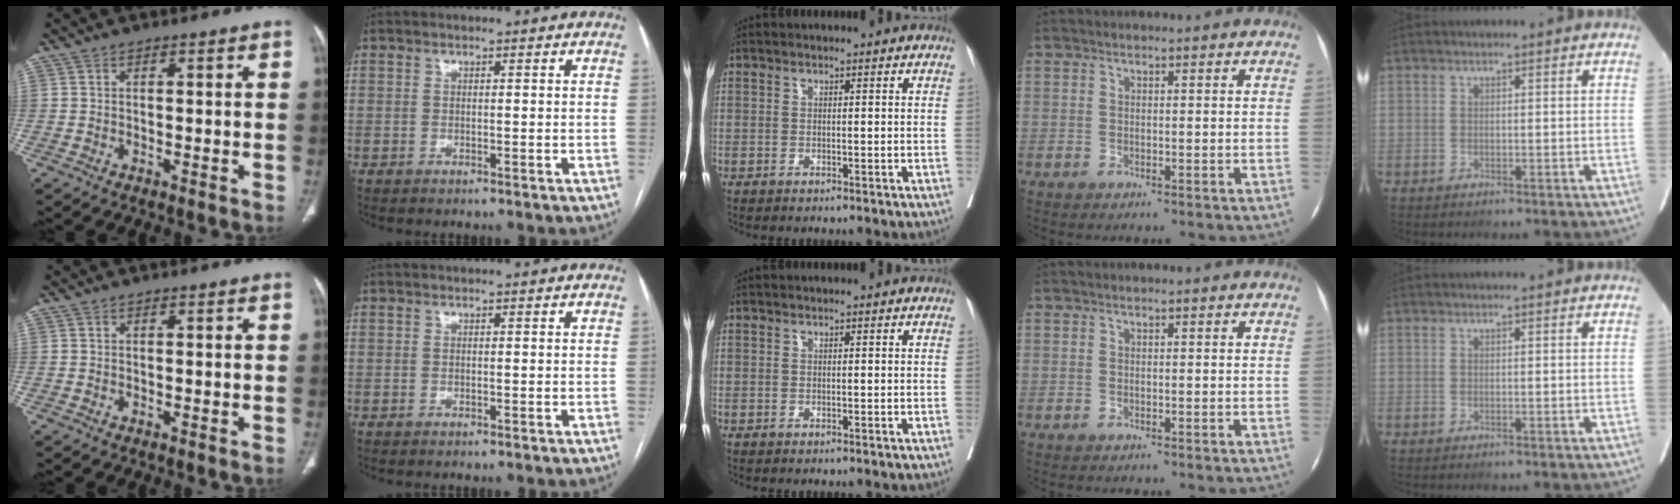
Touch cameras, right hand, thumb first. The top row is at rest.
{}